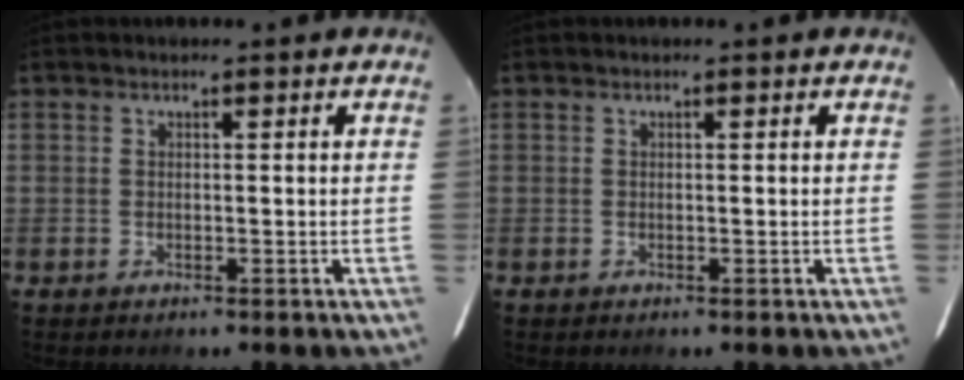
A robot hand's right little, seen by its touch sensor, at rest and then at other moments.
{"total": 0.0}